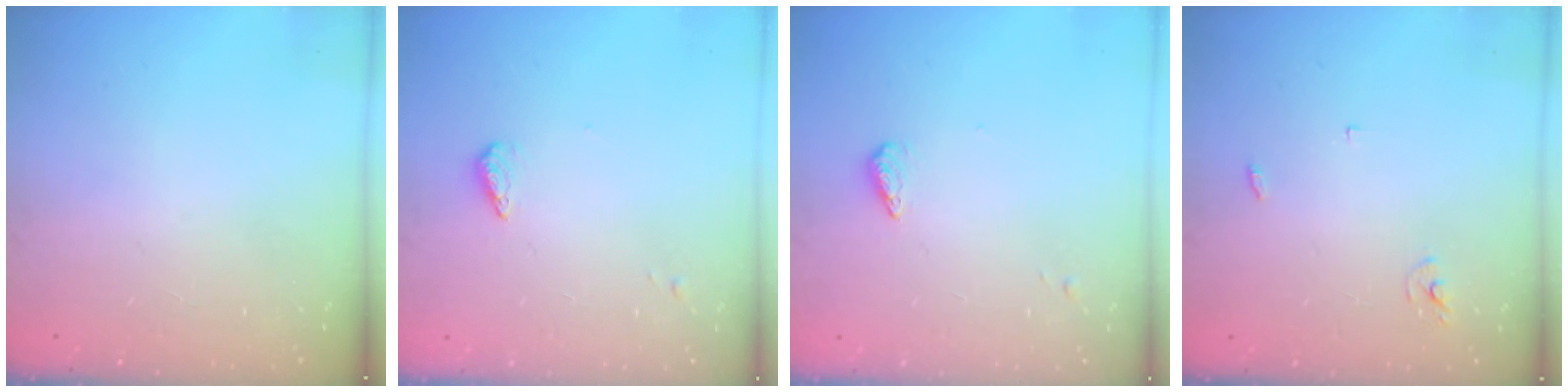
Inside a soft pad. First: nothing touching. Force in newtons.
{"total": 3.4, "press": 3.4, "slide": 0.5}
{"total": 3.4, "press": 3.4, "slide": 0.5}
{"total": 2.5, "press": 2.5, "slide": 0.1}